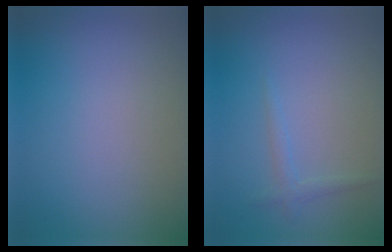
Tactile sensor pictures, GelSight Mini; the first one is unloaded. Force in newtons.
{"total": 1.1, "press": 1.1, "slide": 0.1}